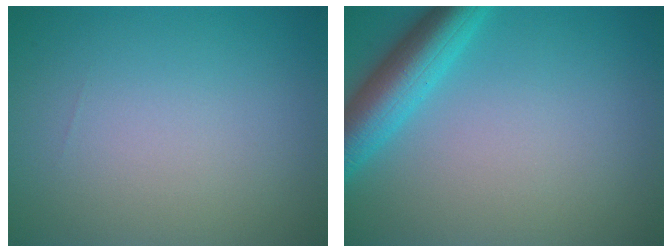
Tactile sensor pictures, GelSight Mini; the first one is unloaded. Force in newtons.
{"total": 5.3, "press": 5.3, "slide": 0.2}